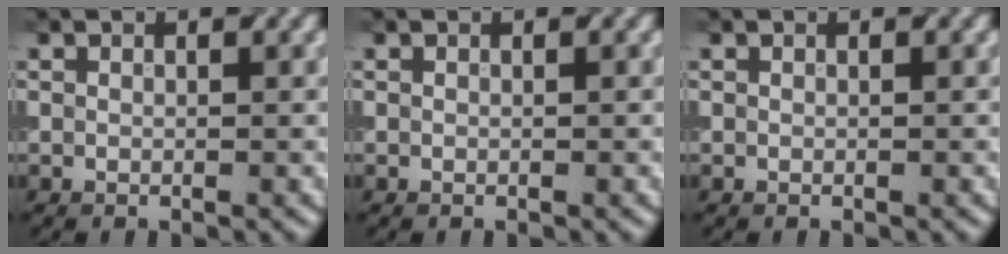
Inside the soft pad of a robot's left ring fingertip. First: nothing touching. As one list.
[{"total": 0.0}, {"total": 0.0}]